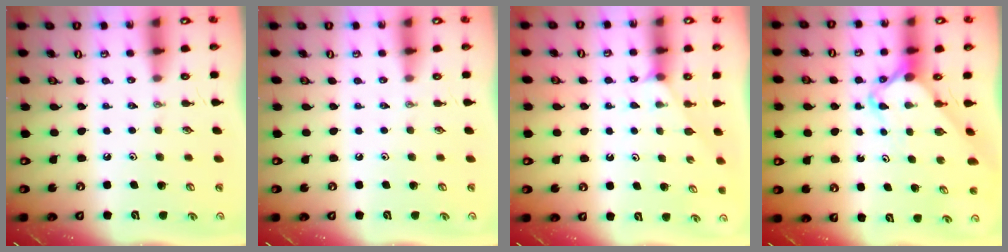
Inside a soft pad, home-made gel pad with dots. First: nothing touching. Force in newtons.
{"total": 0.0}
{"total": 2.9, "press": 2.8, "slide": 0.5}
{"total": 3.7, "press": 3.7, "slide": 0.3}